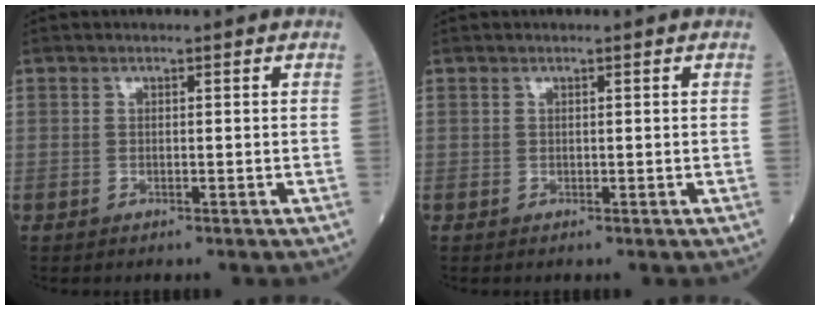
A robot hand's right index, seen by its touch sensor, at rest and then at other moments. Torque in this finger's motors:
{"motor_torque": [0.00, 0.00, 0.00, 0.00]}